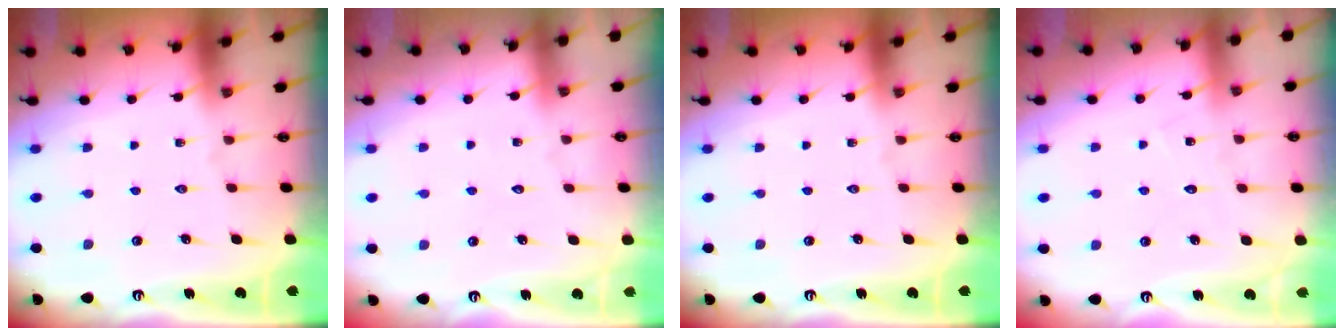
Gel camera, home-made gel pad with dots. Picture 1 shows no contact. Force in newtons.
{"total": 2.4, "press": 2.4, "slide": 0.3}
{"total": 0.0}
{"total": 6.2, "press": 6.1, "slide": 0.5}